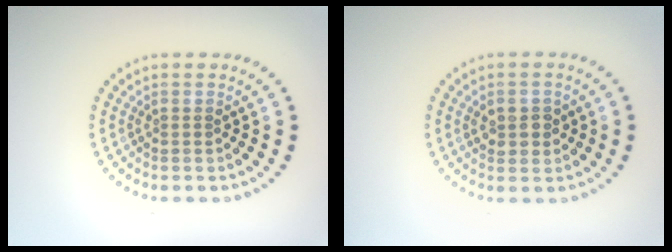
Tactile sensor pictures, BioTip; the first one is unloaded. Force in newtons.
{"total": 1.9, "press": 1.9, "slide": 0.3}